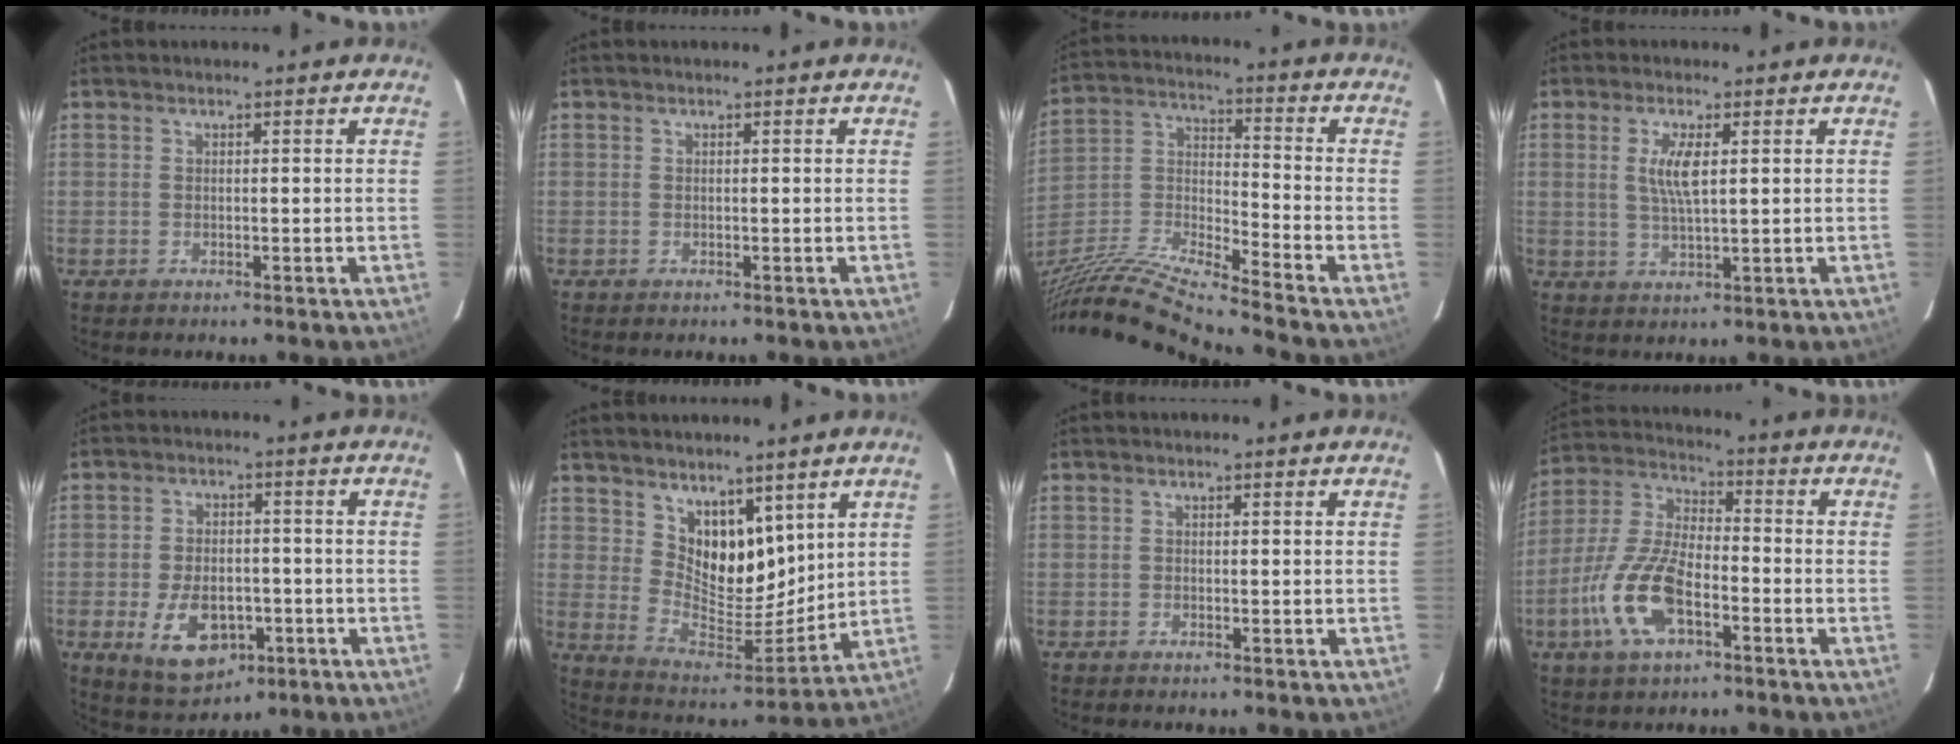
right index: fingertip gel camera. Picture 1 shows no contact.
{"total": 0.0}
{"total": 17.9, "force": [-14.9, 0.5, 9.8], "torque": [-0.197, -0.017, -0.284]}
{"total": 5.1, "force": [1.3, 1.1, 4.8], "torque": [-0.095, -0.002, 0.025]}
{"total": 11.2, "force": [-4.2, 7.1, 7.6], "torque": [-0.161, -0.007, -0.053]}
{"total": 12.1, "force": [7.6, 7.2, 6.1], "torque": [-0.097, -0.010, 0.152]}
{"total": 0.0}
{"total": 14.4, "force": [-6.0, 6.2, 11.5], "torque": [-0.256, -0.003, -0.117]}